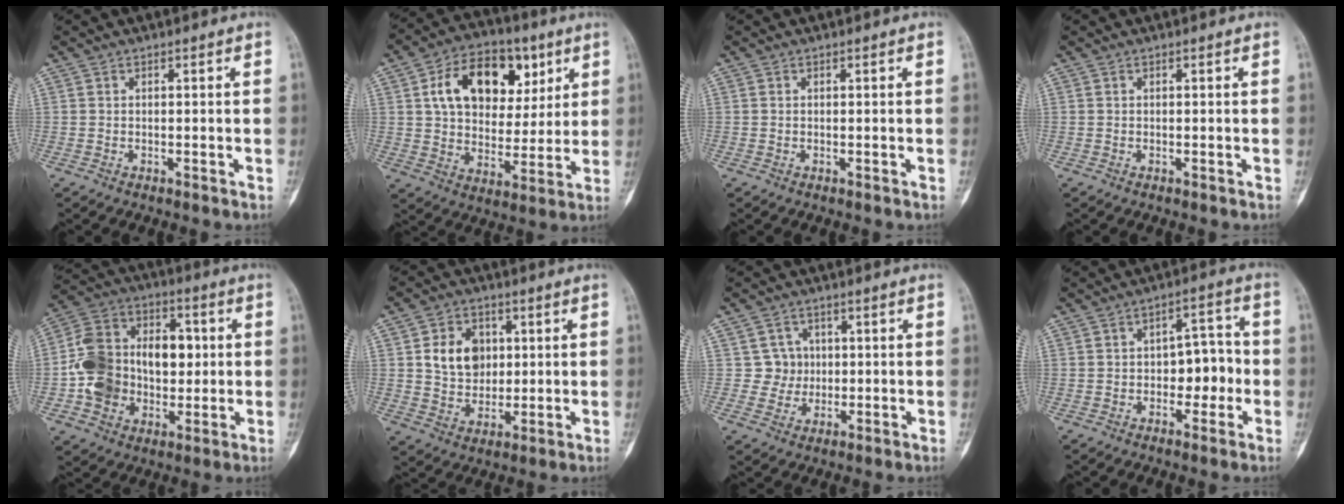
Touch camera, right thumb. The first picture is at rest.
{"total": 18.1, "force": [6.5, 12.1, 11.7], "torque": [-0.151, -0.005, 0.107]}
{"total": 0.0}
{"total": 0.0}
{"total": 18.3, "force": [-0.2, 13.5, 12.3], "torque": [-0.179, 0.036, 0.000]}
{"total": 9.8, "force": [2.0, 7.8, 5.6], "torque": [-0.056, -0.006, 0.039]}
{"total": 4.5, "force": [0.5, 4.5, 0.2], "torque": [0.030, 0.008, 0.004]}
{"total": 6.9, "force": [-1.4, 4.5, 5.1], "torque": [-0.037, 0.032, -0.028]}